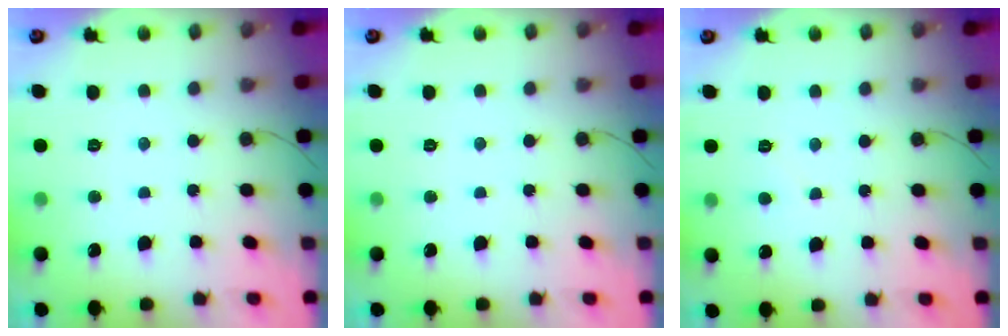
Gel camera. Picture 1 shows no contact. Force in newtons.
{"total": 0.0}
{"total": 3.9, "press": 3.9, "slide": 0.3}